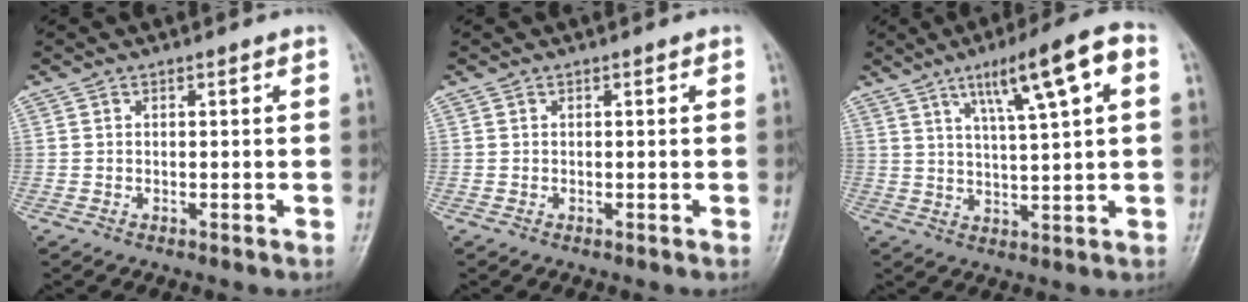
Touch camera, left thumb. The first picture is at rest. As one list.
[{"total": 0.0}, {"total": 12.6, "force": [5.1, 2.1, 11.4], "torque": [-0.179, 0.004, 0.081]}]